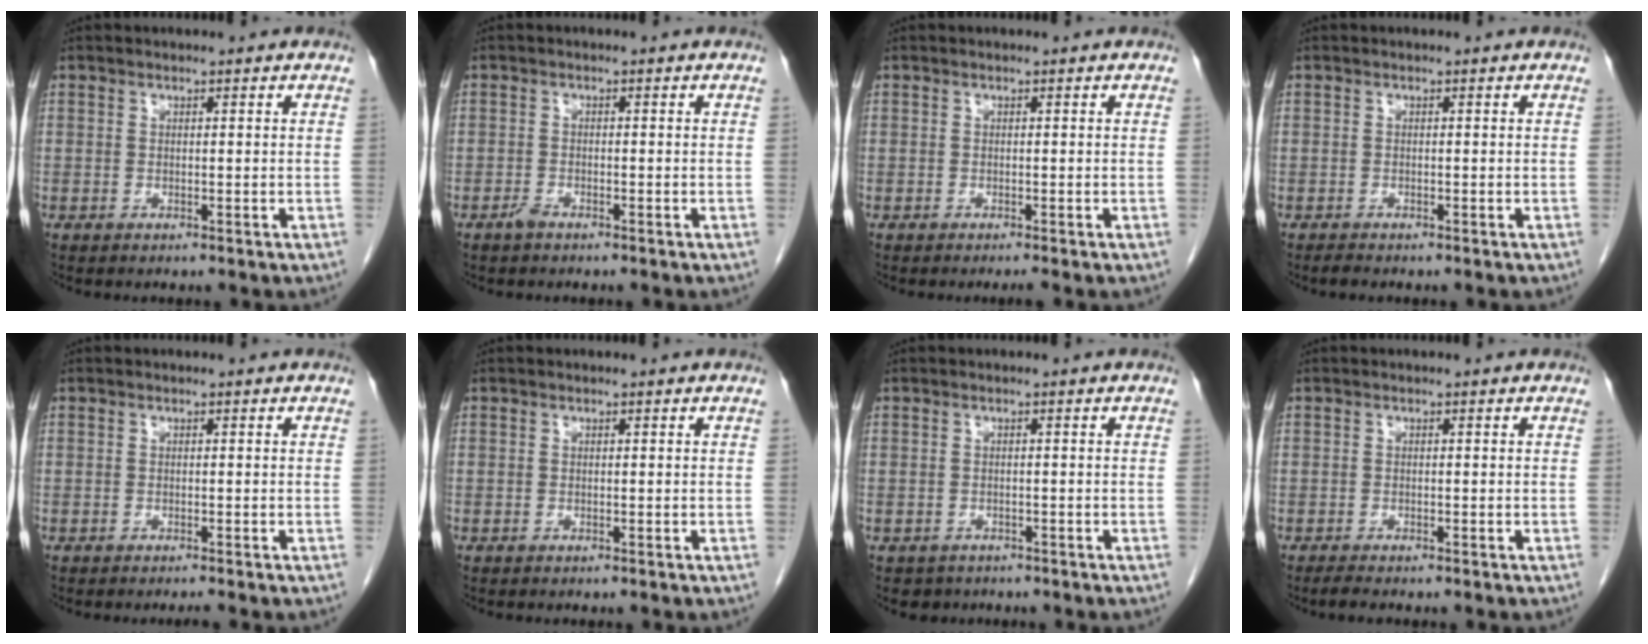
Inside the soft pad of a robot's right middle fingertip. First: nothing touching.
{"total": 1.2, "force": [-1.0, 0.3, 0.6], "torque": [-0.016, -0.001, -0.018]}
{"total": 0.9, "force": [-0.8, -0.3, 0.4], "torque": [-0.009, 0.000, -0.013]}
{"total": 0.7, "force": [-0.7, 0.1, 0.2], "torque": [-0.014, -0.004, -0.012]}
{"total": 0.7, "force": [-0.6, -0.4, 0.2], "torque": [-0.006, -0.001, -0.010]}
{"total": 0.0}
{"total": 2.3, "force": [-1.7, 1.6, 0.0], "torque": [-0.009, 0.003, -0.025]}
{"total": 1.1, "force": [-1.0, 0.0, 0.6], "torque": [-0.022, -0.006, -0.019]}